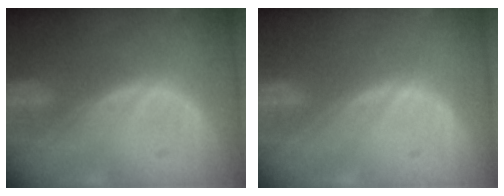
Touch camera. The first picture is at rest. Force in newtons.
{"total": 0.0}